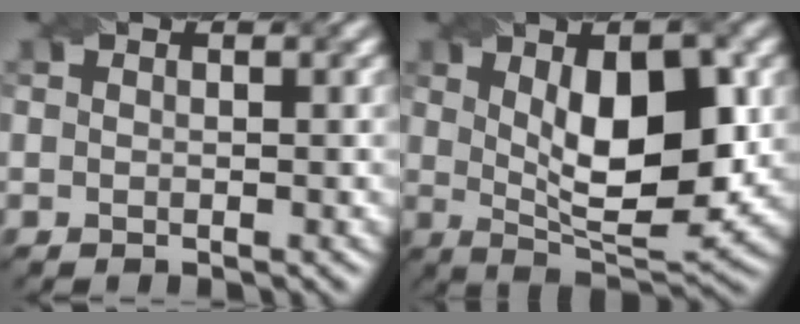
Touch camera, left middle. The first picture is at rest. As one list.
[{"total": 10.1, "force": [1.8, 3.7, 9.2], "torque": [-0.137, -0.001, 0.031]}]